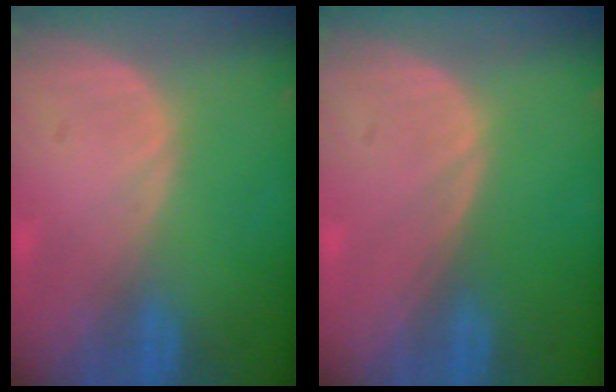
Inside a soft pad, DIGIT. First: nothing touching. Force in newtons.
{"total": 0.0}